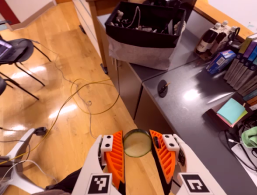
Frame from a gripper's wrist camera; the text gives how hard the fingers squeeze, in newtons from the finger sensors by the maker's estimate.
{"total": 9.1, "left": 9.0, "right": 9.1}